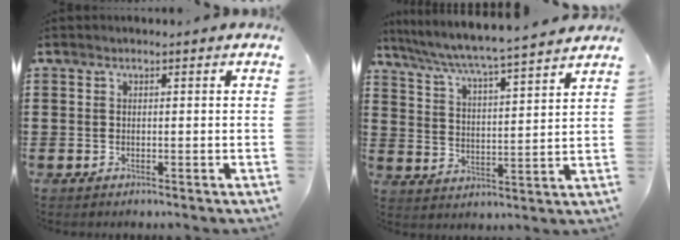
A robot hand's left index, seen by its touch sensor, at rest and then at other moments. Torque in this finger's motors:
{"motor_torque": [2.14, 0.00, 0.36, 0.17]}